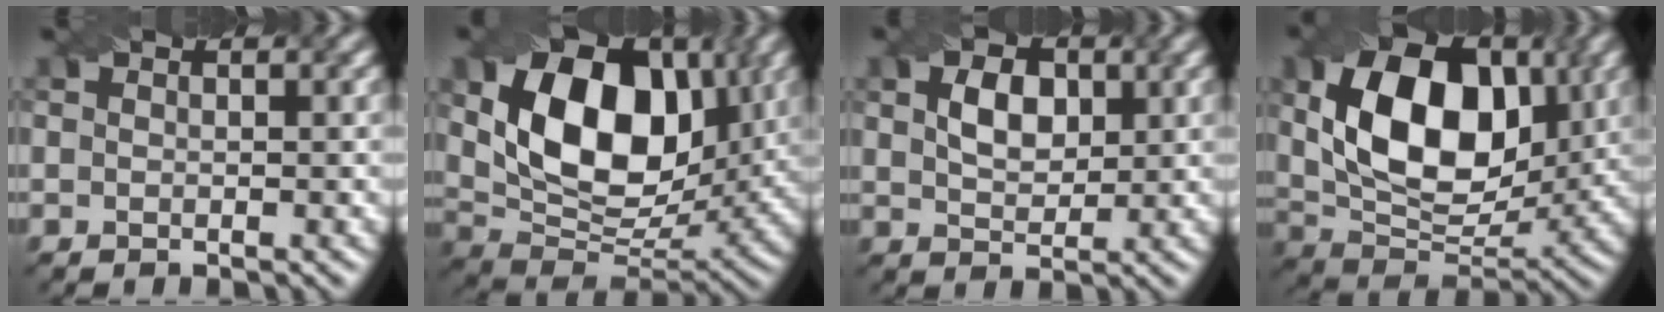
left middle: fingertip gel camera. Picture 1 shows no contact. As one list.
[{"total": 13.6, "force": [3.4, 8.9, 9.6], "torque": [-0.166, 0.002, 0.060]}, {"total": 3.5, "force": [1.1, 2.3, 2.4], "torque": [-0.050, 0.003, 0.020]}, {"total": 12.2, "force": [2.5, 7.8, 9.1], "torque": [-0.156, -0.002, 0.046]}]